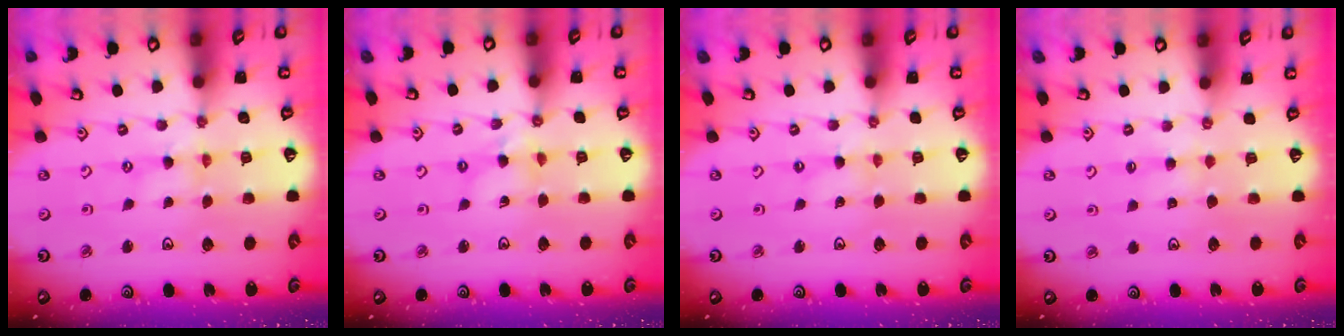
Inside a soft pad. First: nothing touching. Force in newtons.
{"total": 4.0, "press": 4.0, "slide": 0.4}
{"total": 0.7, "press": 0.7, "slide": 0.2}
{"total": 2.9, "press": 2.8, "slide": 0.5}